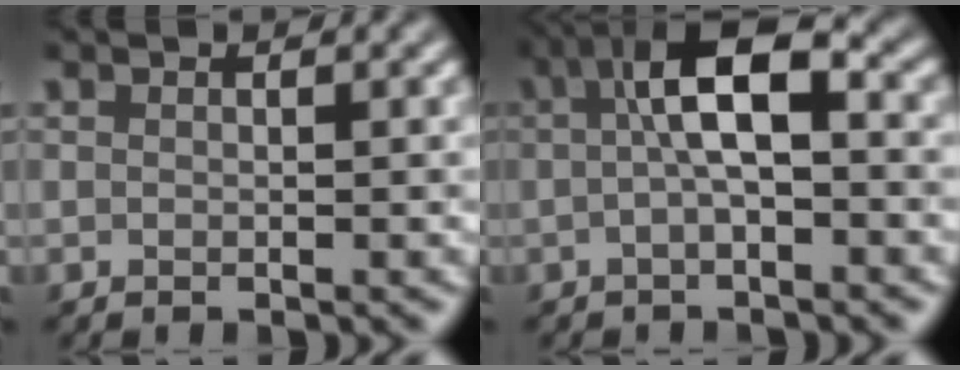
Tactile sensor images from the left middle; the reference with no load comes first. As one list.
[{"total": 5.1, "force": [0.1, 1.5, 4.9], "torque": [-0.090, 0.018, -0.006]}]